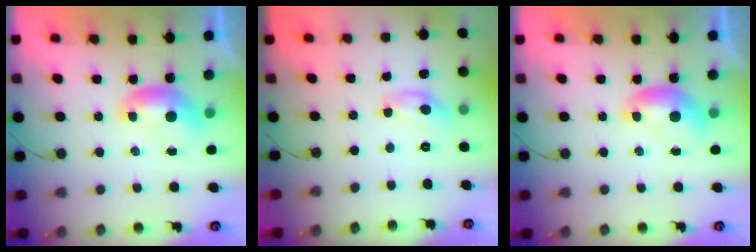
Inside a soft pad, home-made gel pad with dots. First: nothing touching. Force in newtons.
{"total": 6.4, "press": 6.4, "slide": 0.3}
{"total": 0.0}